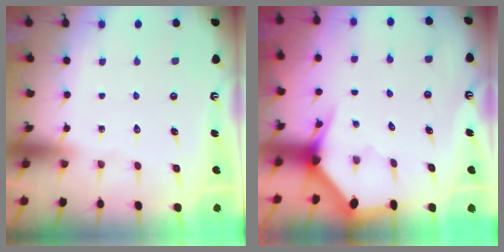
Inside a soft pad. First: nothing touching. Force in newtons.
{"total": 3.3, "press": 3.3, "slide": 0.0}